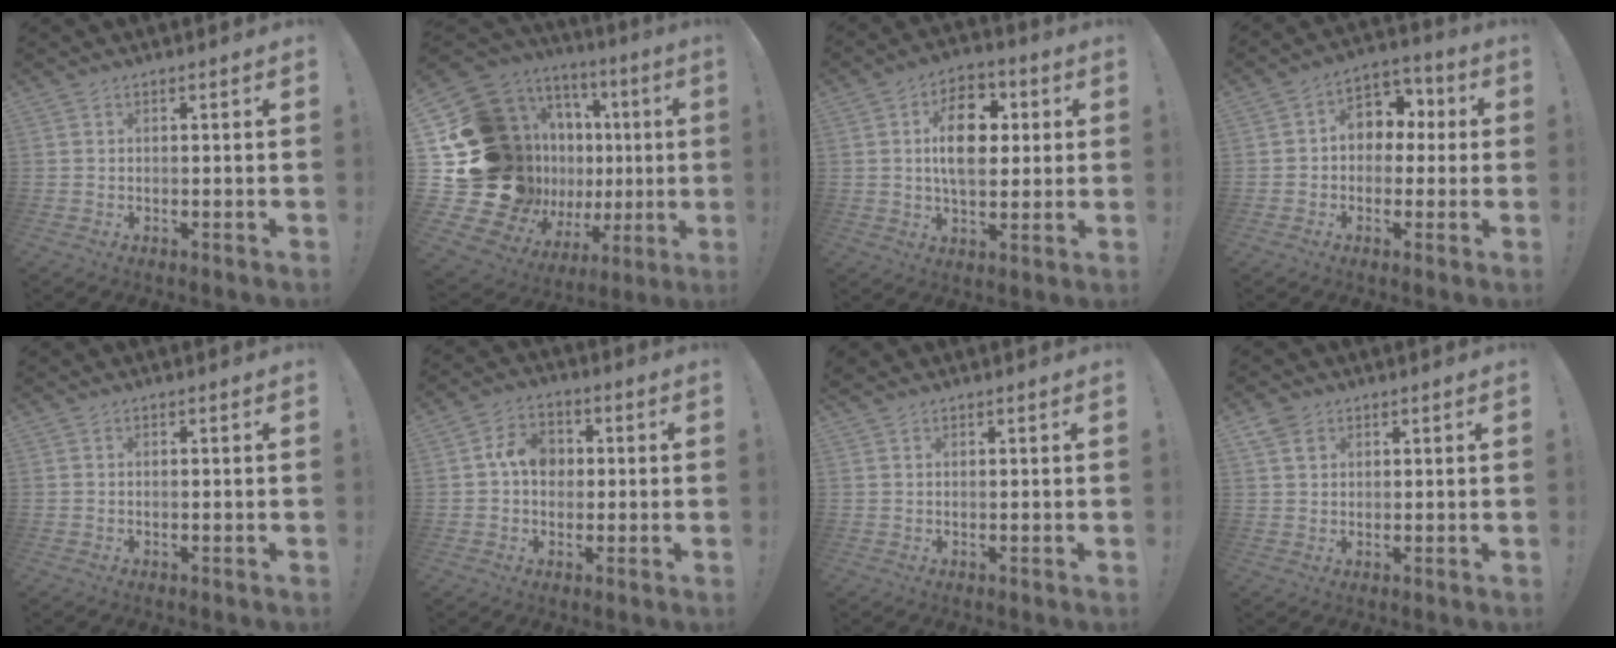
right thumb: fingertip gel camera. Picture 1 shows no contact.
{"total": 24.2, "force": [1.9, 18.5, 15.5], "torque": [-0.268, -0.071, 0.122]}
{"total": 14.5, "force": [2.6, 9.5, 10.7], "torque": [-0.160, 0.011, 0.047]}
{"total": 8.3, "force": [0.9, 7.2, 4.1], "torque": [-0.053, 0.004, 0.022]}
{"total": 0.0}
{"total": 9.1, "force": [1.3, 7.2, 5.4], "torque": [-0.085, 0.018, 0.027]}
{"total": 0.7, "force": [0.7, 0.2, 0.0], "torque": [0.006, -0.002, 0.012]}
{"total": 4.3, "force": [2.5, 3.1, 1.7], "torque": [-0.030, -0.006, 0.049]}